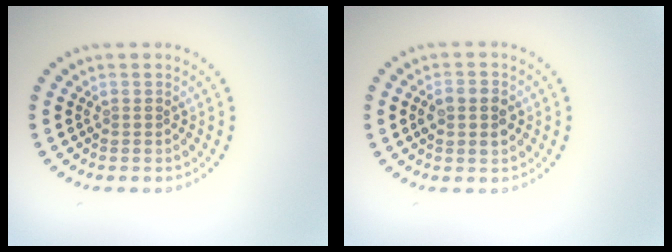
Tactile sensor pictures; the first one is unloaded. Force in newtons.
{"total": 2.8, "press": 2.8, "slide": 0.1}